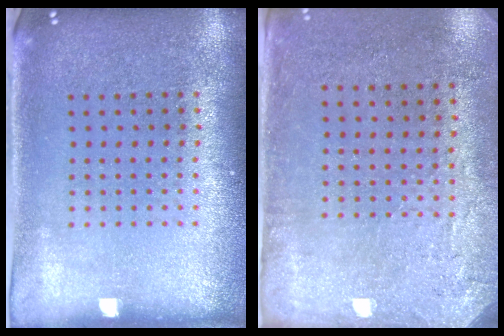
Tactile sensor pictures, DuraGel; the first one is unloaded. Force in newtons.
{"total": 2.8, "press": 2.3, "slide": 1.6}